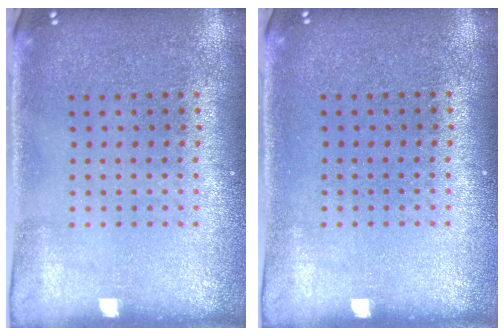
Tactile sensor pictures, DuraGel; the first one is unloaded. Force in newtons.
{"total": 0.0}